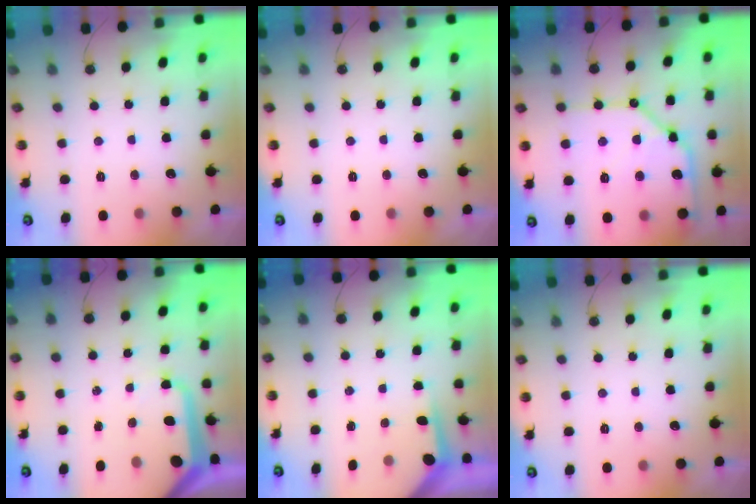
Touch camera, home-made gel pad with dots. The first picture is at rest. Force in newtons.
{"total": 0.0}
{"total": 17.7, "press": 17.6, "slide": 2.0}
{"total": 12.4, "press": 12.4, "slide": 1.3}
{"total": 3.9, "press": 3.9, "slide": 0.4}
{"total": 0.0}